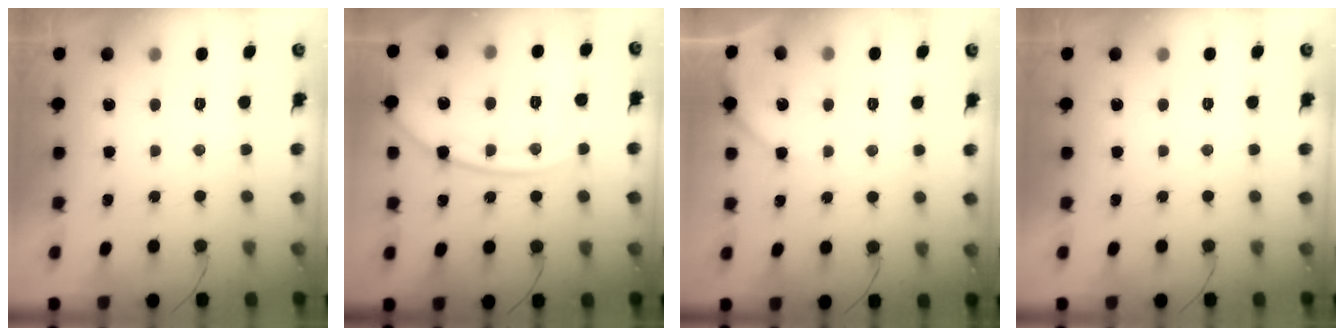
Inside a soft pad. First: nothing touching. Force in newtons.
{"total": 14.4, "press": 14.4, "slide": 1.0}
{"total": 5.1, "press": 5.1, "slide": 0.6}
{"total": 0.0}